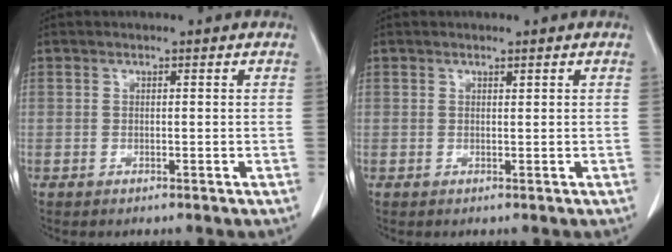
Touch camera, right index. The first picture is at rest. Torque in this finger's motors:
{"motor_torque": [0.02, 0.06, 0.02, -0.01]}